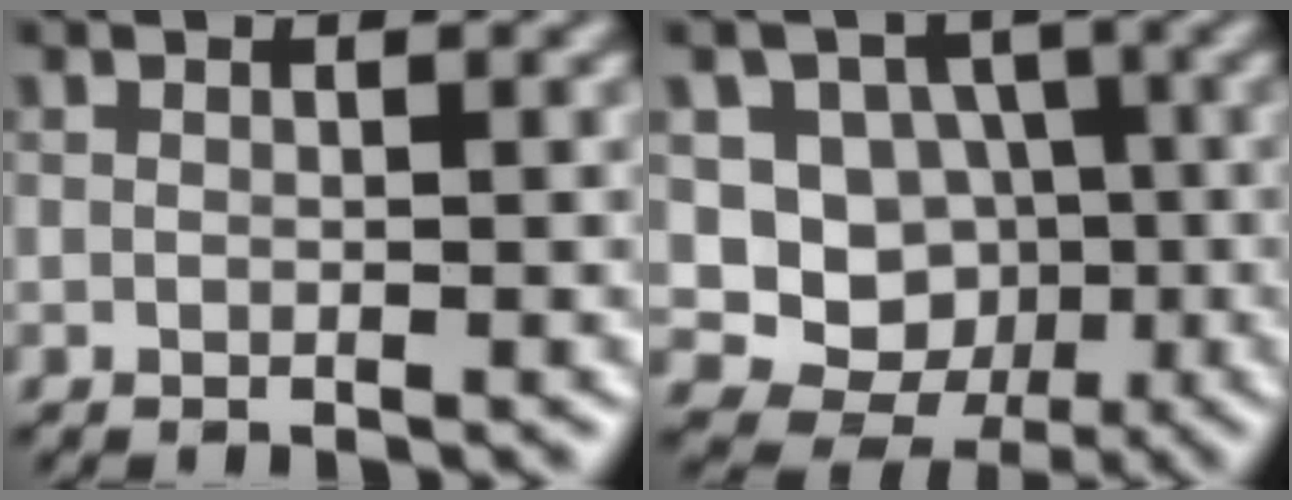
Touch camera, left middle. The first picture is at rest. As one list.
[{"total": 6.9, "force": [-0.5, 6.5, 2.5], "torque": [-0.015, -0.003, -0.028]}]